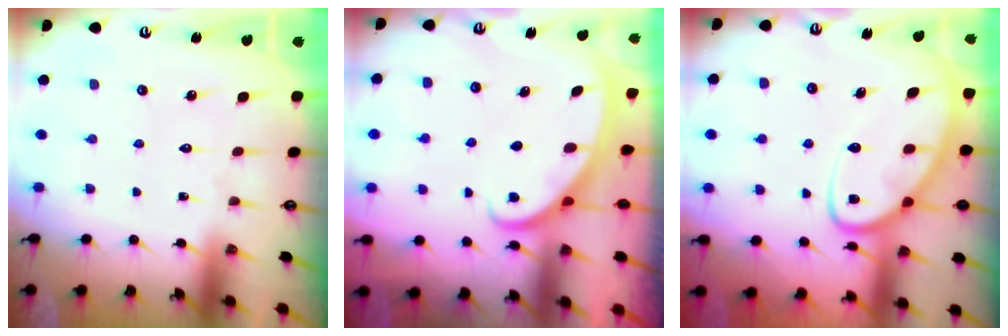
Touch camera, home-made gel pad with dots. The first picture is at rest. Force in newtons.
{"total": 3.1, "press": 3.1, "slide": 0.1}
{"total": 10.1, "press": 10.0, "slide": 0.8}